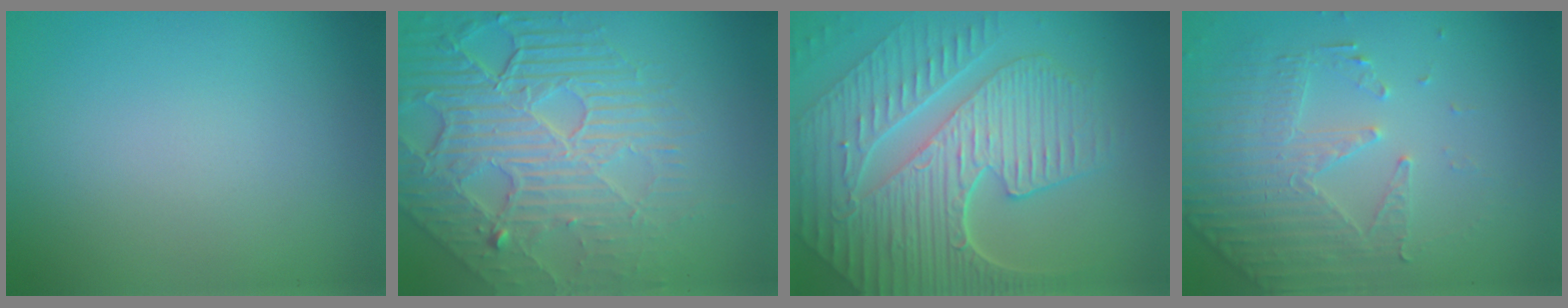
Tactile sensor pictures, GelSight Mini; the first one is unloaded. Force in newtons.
{"total": 8.2, "press": 5.7, "slide": 5.9}
{"total": 9.6, "press": 6.5, "slide": 7.1}
{"total": 4.7, "press": 3.5, "slide": 3.2}